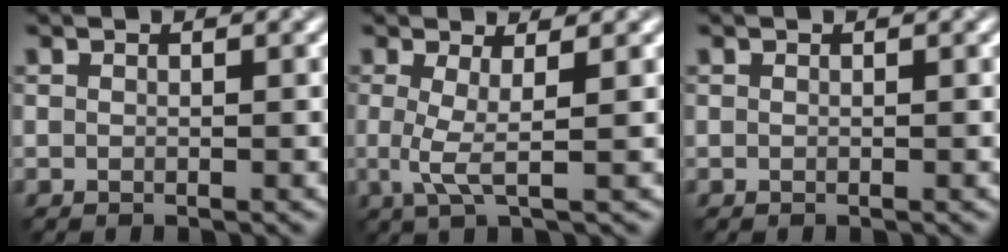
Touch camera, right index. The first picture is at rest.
{"total": 2.6, "force": [-0.4, 0.4, 2.5], "torque": [-0.049, 0.001, -0.002]}
{"total": 0.0}